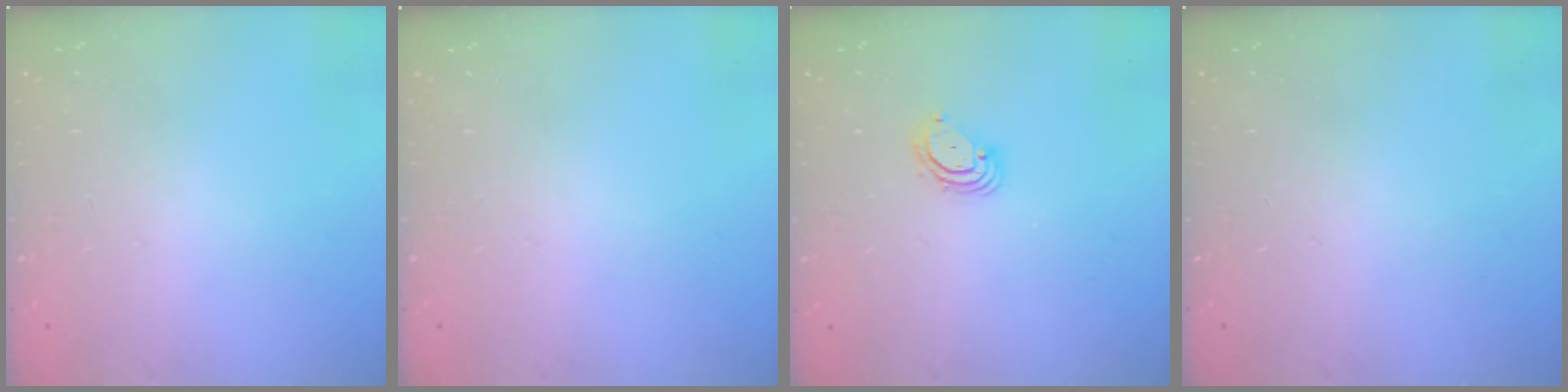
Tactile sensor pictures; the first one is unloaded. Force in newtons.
{"total": 0.0}
{"total": 4.3, "press": 4.3, "slide": 0.4}
{"total": 0.0}